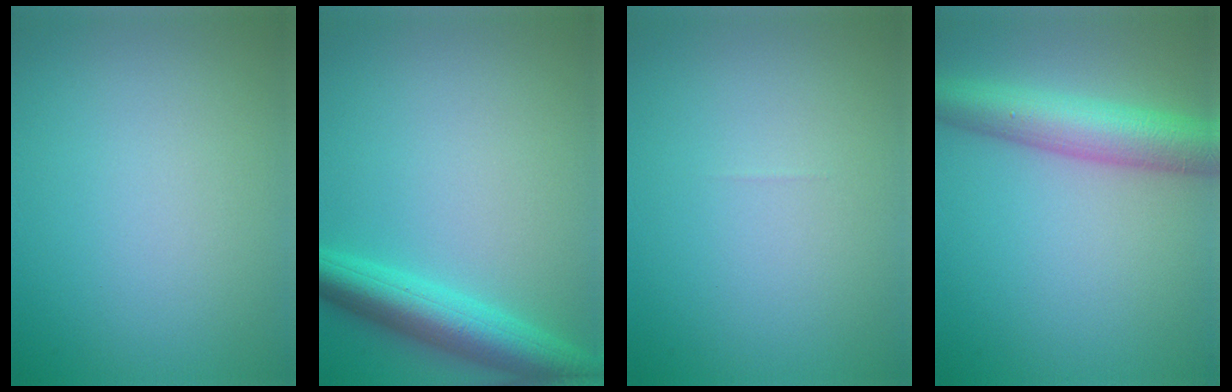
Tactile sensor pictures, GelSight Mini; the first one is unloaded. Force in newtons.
{"total": 5.4, "press": 5.4, "slide": 0.1}
{"total": 0.0}
{"total": 6.3, "press": 6.3, "slide": 0.2}